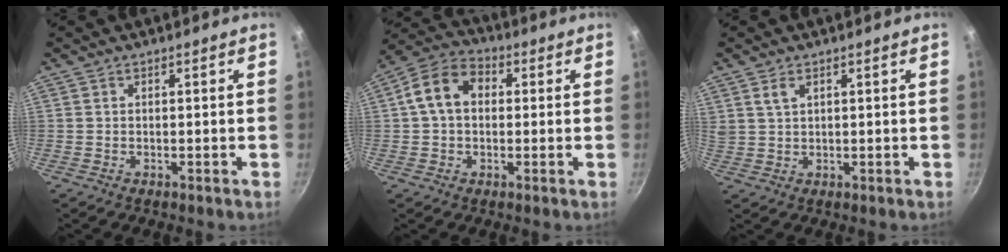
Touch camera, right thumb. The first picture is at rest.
{"total": 9.6, "force": [1.2, 7.2, 6.3], "torque": [-0.092, 0.025, 0.002]}
{"total": 2.9, "force": [1.5, 1.6, 1.8], "torque": [-0.031, -0.002, 0.033]}